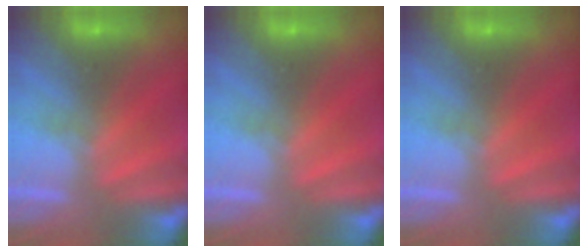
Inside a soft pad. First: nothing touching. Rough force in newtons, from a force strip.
{"total": 0.0}
{"total": 0.0}